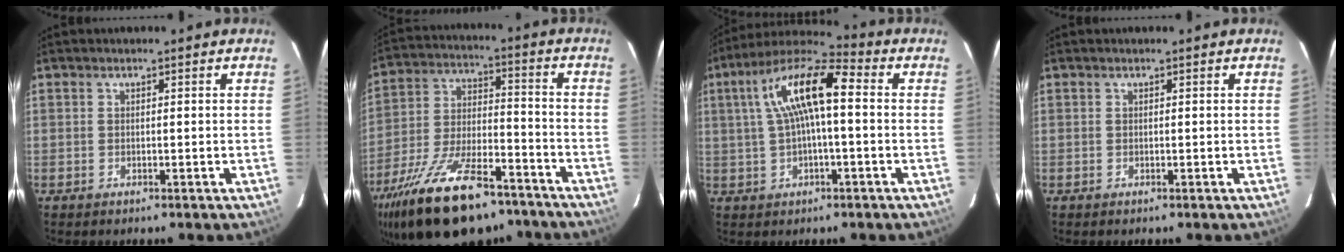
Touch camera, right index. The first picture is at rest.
{"total": 24.5, "force": [-17.3, 9.5, 14.5], "torque": [-0.283, -0.028, -0.272]}
{"total": 12.9, "force": [1.9, 3.7, 12.2], "torque": [-0.231, 0.029, 0.027]}
{"total": 0.0}